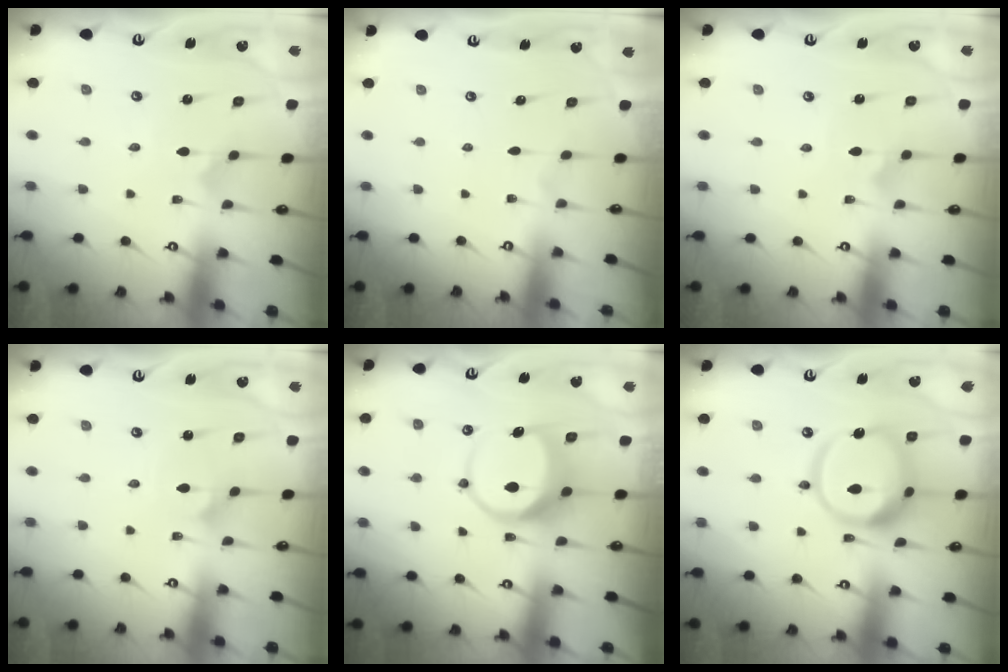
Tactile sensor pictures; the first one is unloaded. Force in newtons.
{"total": 0.0}
{"total": 1.5, "press": 1.5, "slide": 0.0}
{"total": 2.3, "press": 2.3, "slide": 0.1}
{"total": 8.9, "press": 8.8, "slide": 1.3}
{"total": 16.8, "press": 16.7, "slide": 2.0}